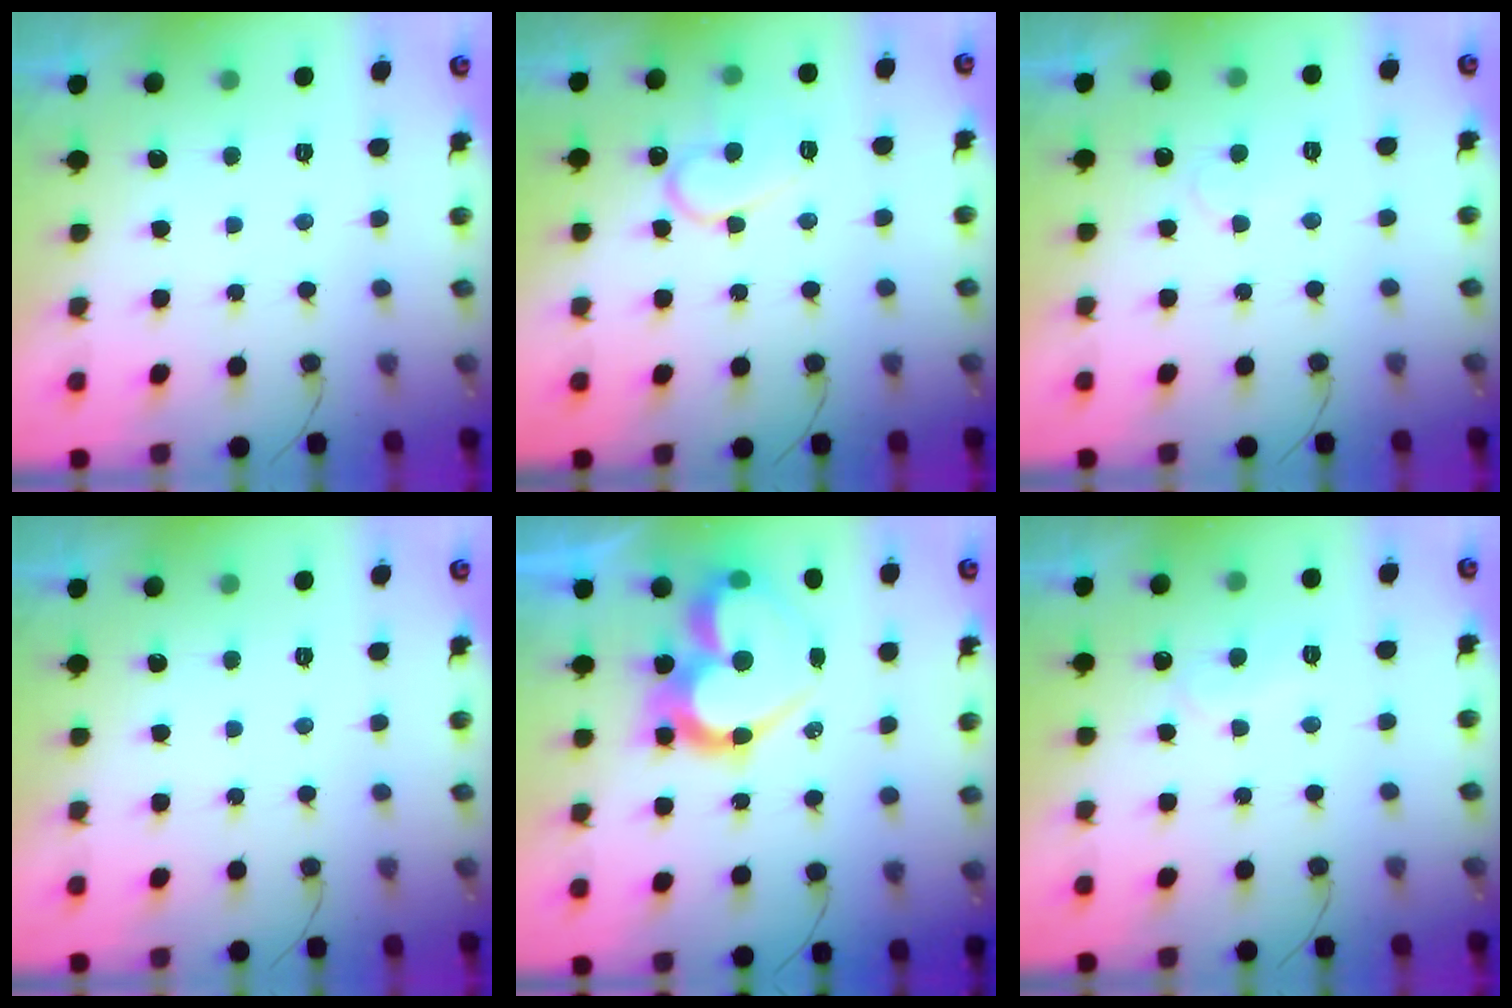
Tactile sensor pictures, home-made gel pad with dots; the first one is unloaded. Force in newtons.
{"total": 11.7, "press": 11.7, "slide": 1.1}
{"total": 6.1, "press": 6.1, "slide": 0.5}
{"total": 0.0}
{"total": 20.1, "press": 20.0, "slide": 1.8}
{"total": 6.5, "press": 6.5, "slide": 0.5}